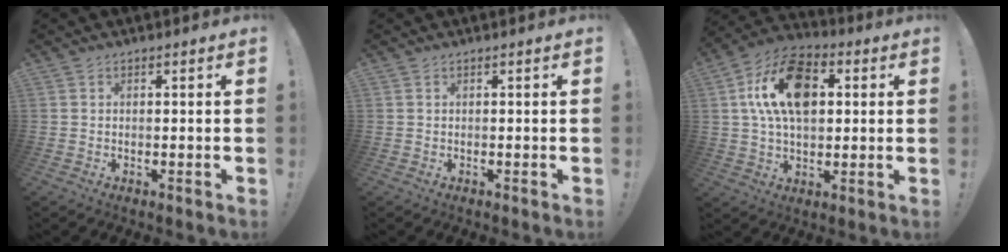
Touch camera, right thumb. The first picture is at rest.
{"total": 0.0}
{"total": 18.3, "force": [4.1, 11.5, 13.6], "torque": [-0.226, 0.010, 0.075]}